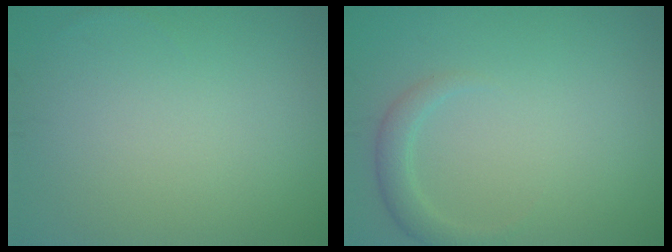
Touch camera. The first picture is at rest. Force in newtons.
{"total": 1.9, "press": 1.9, "slide": 0.1}